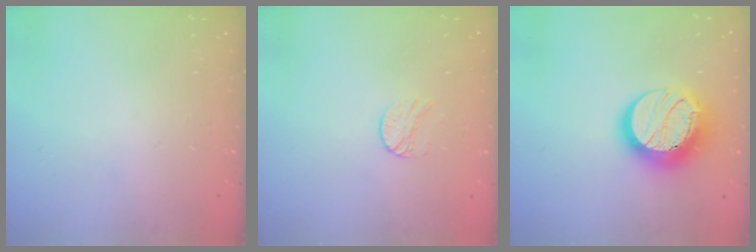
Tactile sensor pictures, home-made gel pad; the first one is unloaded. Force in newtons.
{"total": 6.0, "press": 5.9, "slide": 0.5}
{"total": 16.9, "press": 16.9, "slide": 1.4}